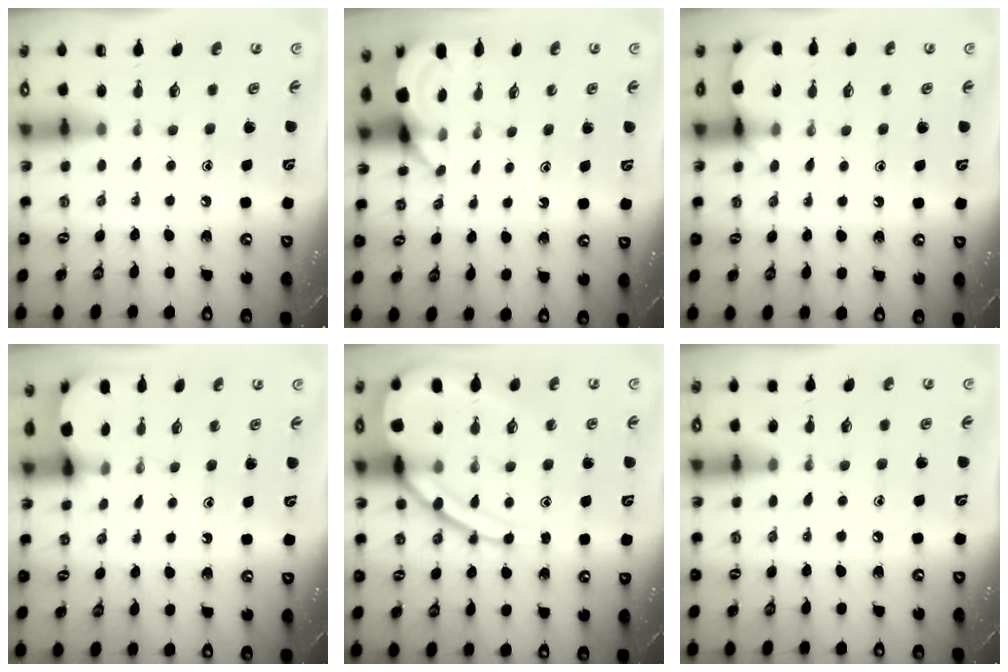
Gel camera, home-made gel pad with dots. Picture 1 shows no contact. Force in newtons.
{"total": 3.9, "press": 3.9, "slide": 0.3}
{"total": 3.9, "press": 3.9, "slide": 0.3}
{"total": 2.4, "press": 2.4, "slide": 0.3}
{"total": 15.9, "press": 15.8, "slide": 1.6}
{"total": 4.7, "press": 4.7, "slide": 0.6}